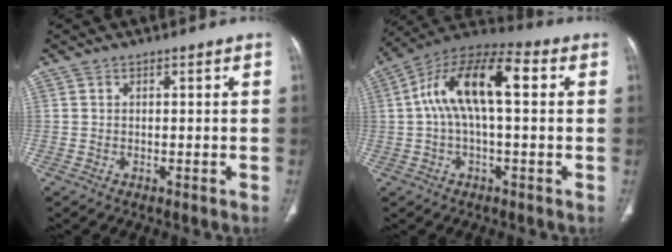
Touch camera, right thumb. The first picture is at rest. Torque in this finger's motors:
{"motor_torque": [-0.46, 1.15, 1.16, 0.45, 0.23]}